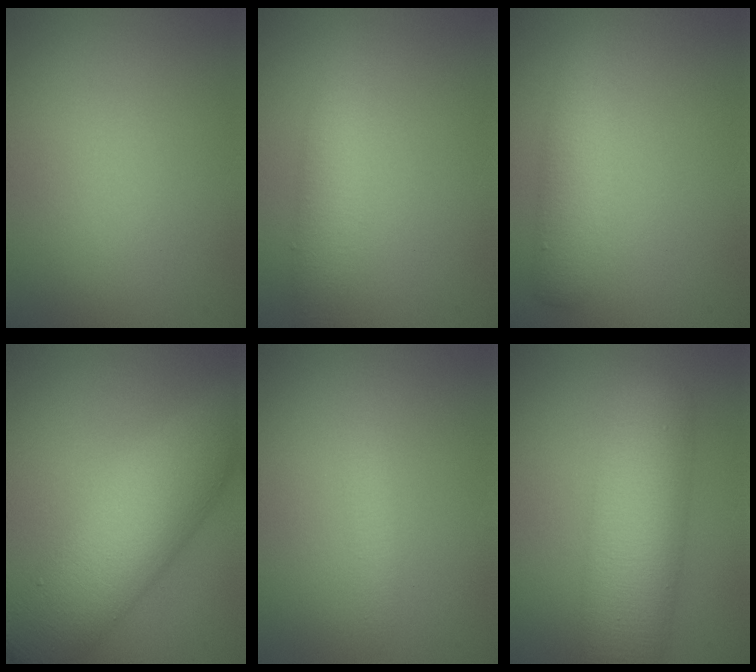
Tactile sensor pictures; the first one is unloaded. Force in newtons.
{"total": 2.9, "press": 2.9, "slide": 0.1}
{"total": 3.0, "press": 3.0, "slide": 0.1}
{"total": 8.5, "press": 8.5, "slide": 0.1}
{"total": 1.2, "press": 1.2, "slide": 0.0}
{"total": 7.7, "press": 7.7, "slide": 0.2}